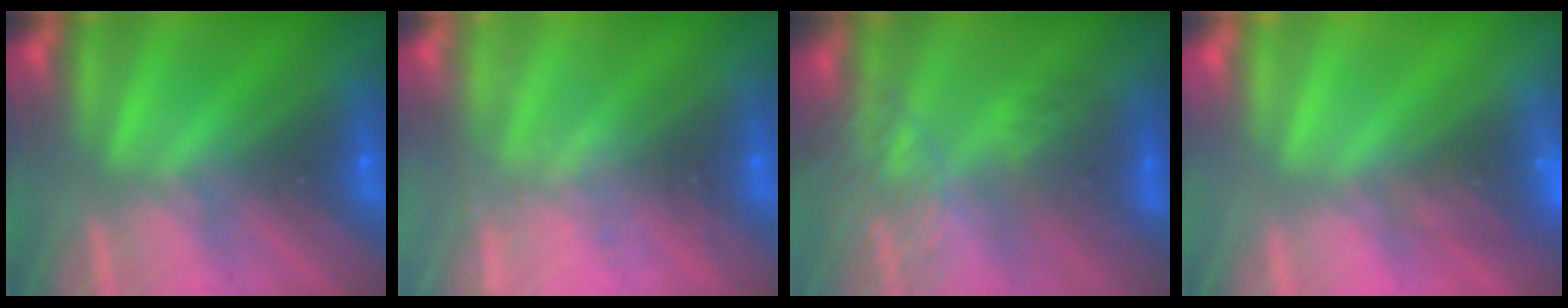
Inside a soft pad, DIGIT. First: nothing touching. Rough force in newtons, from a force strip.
{"total": 2.3}
{"total": 4.9}
{"total": 2.6}